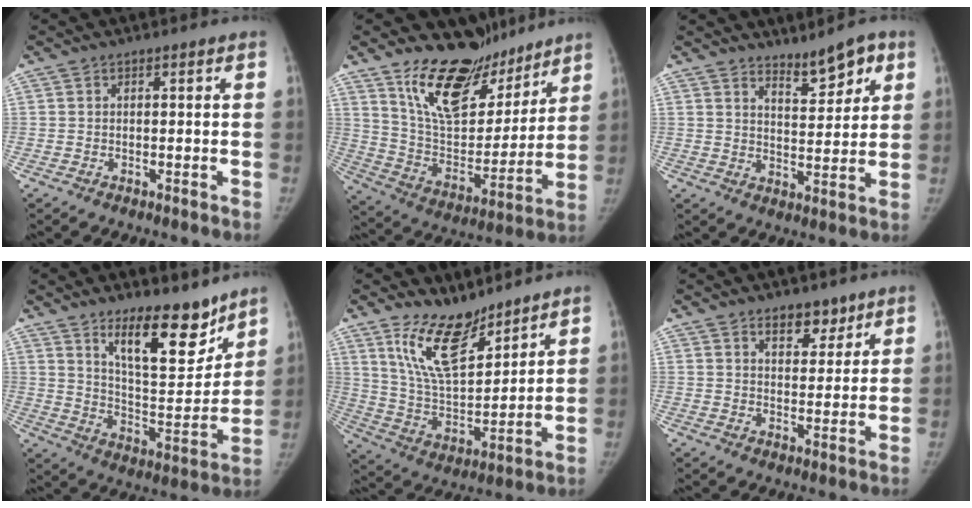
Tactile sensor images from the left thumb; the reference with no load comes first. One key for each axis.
{"total": 19.4, "fx": 14.9, "fy": 9.2, "fz": 8.3, "tx": -0.077, "ty": -0.101, "tz": 0.258}
{"total": 7.2, "fx": 5.1, "fy": 2.6, "fz": 4.4, "tx": -0.041, "ty": -0.038, "tz": 0.081}
{"total": 15.6, "fx": 11.1, "fy": 5.4, "fz": 9.5, "tx": -0.100, "ty": -0.096, "tz": 0.187}
{"total": 13.4, "fx": 10.2, "fy": 5.2, "fz": 7.1, "tx": -0.100, "ty": -0.074, "tz": 0.203}
{"total": 5.6, "fx": 4.0, "fy": 3.1, "fz": 2.5, "tx": -0.007, "ty": -0.027, "tz": 0.063}